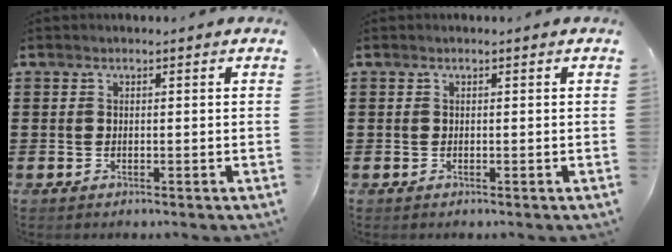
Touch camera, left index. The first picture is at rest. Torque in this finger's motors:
{"motor_torque": [0.00, 0.00, 0.00, 0.00]}